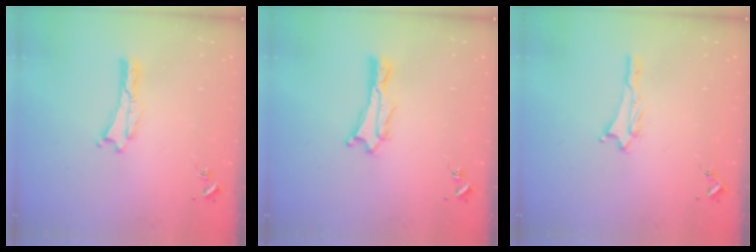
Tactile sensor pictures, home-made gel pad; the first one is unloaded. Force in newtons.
{"total": 0.9, "press": 0.9, "slide": 0.2}
{"total": 0.8, "press": 0.8, "slide": 0.1}